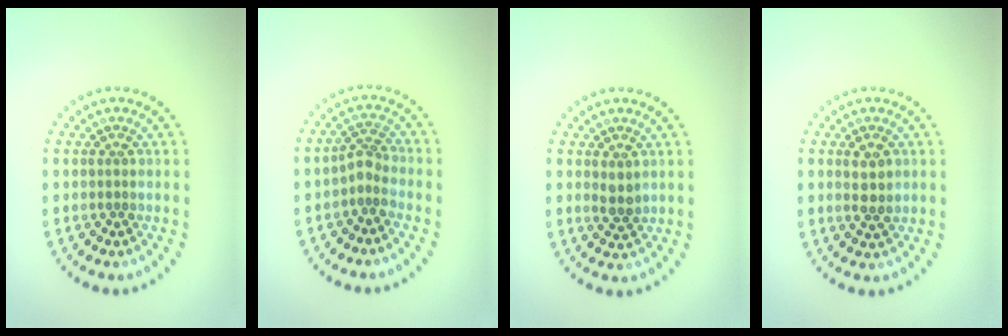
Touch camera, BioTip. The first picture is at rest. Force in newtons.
{"total": 1.9, "press": 1.5, "slide": 1.3}
{"total": 1.4, "press": 1.3, "slide": 0.4}
{"total": 2.2, "press": 2.1, "slide": 0.7}